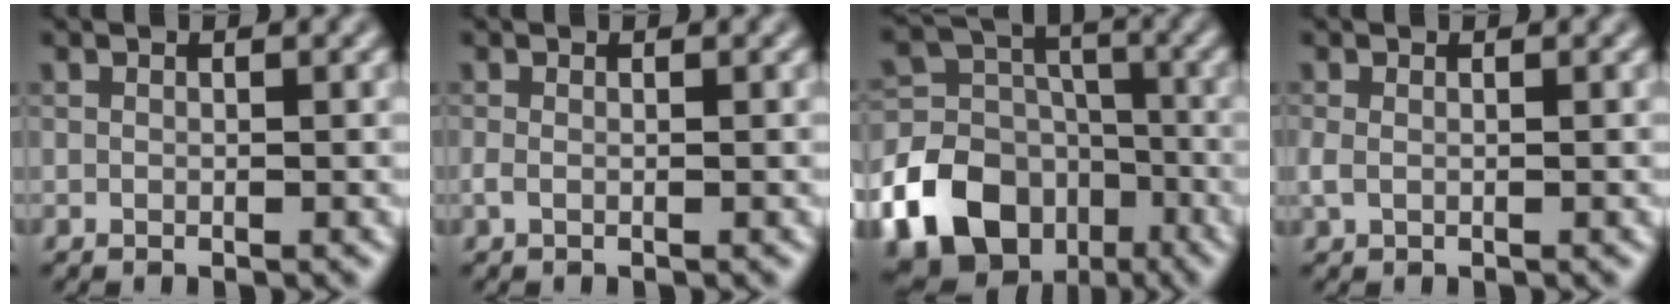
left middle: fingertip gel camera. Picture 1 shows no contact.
{"total": 0.7, "force": [-0.2, 0.2, 0.6], "torque": [-0.015, -0.002, -0.006]}
{"total": 22.4, "force": [-11.5, 17.9, 6.9], "torque": [-0.164, -0.067, -0.202]}
{"total": 0.9, "force": [-0.1, 0.5, 0.7], "torque": [-0.021, -0.001, -0.004]}